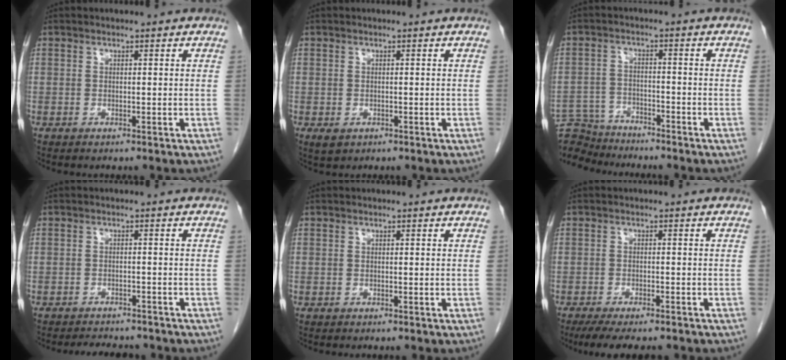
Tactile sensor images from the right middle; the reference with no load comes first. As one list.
[{"total": 1.5, "force": [-0.6, 1.0, 0.9], "torque": [-0.018, -0.003, 0.000]}, {"total": 8.4, "force": [-8.2, 1.9, 0.1], "torque": [-0.007, 0.007, -0.148]}, {"total": 5.5, "force": [-5.1, 1.5, 1.5], "torque": [-0.023, -0.005, -0.068]}, {"total": 0.0}, {"total": 8.7, "force": [-7.2, 2.1, 4.4], "torque": [-0.062, -0.012, -0.107]}]